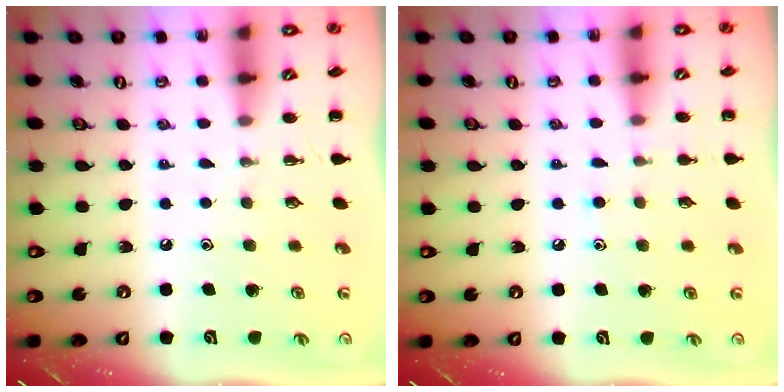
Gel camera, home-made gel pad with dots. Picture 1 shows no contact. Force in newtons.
{"total": 6.5, "press": 6.1, "slide": 2.3}